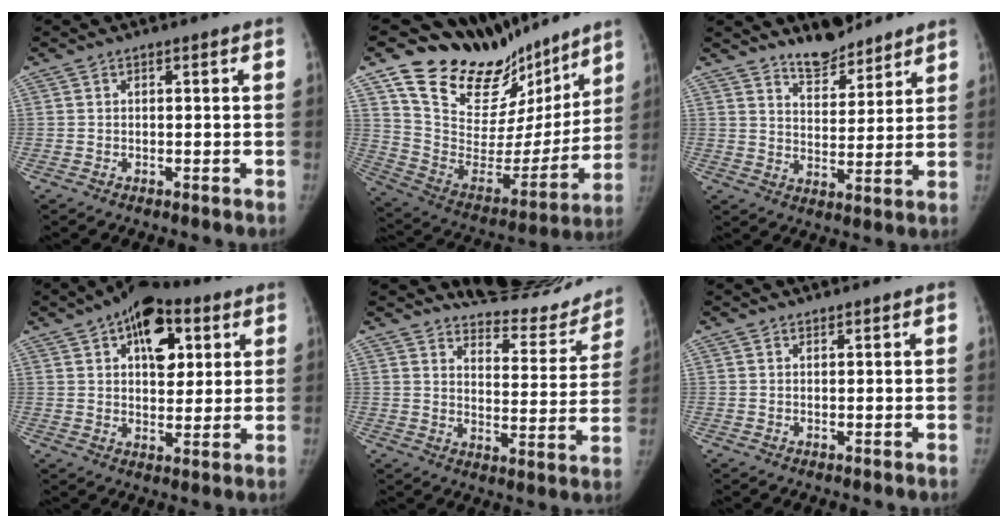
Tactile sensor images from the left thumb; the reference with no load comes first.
{"total": 24.5, "force": [19.5, 11.6, 9.3], "torque": [-0.100, -0.109, 0.319]}
{"total": 8.4, "force": [7.3, 3.1, 2.9], "torque": [-0.022, -0.055, 0.125]}
{"total": 13.7, "force": [5.9, 7.9, 9.5], "torque": [-0.096, -0.008, 0.087]}
{"total": 17.4, "force": [16.3, 5.0, 3.6], "torque": [0.003, -0.126, 0.204]}
{"total": 0.8, "force": [0.7, 0.2, 0.1], "torque": [0.000, -0.007, 0.012]}